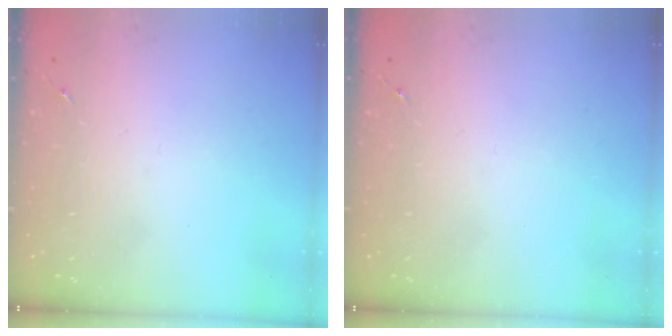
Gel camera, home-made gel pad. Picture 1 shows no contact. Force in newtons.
{"total": 0.0}